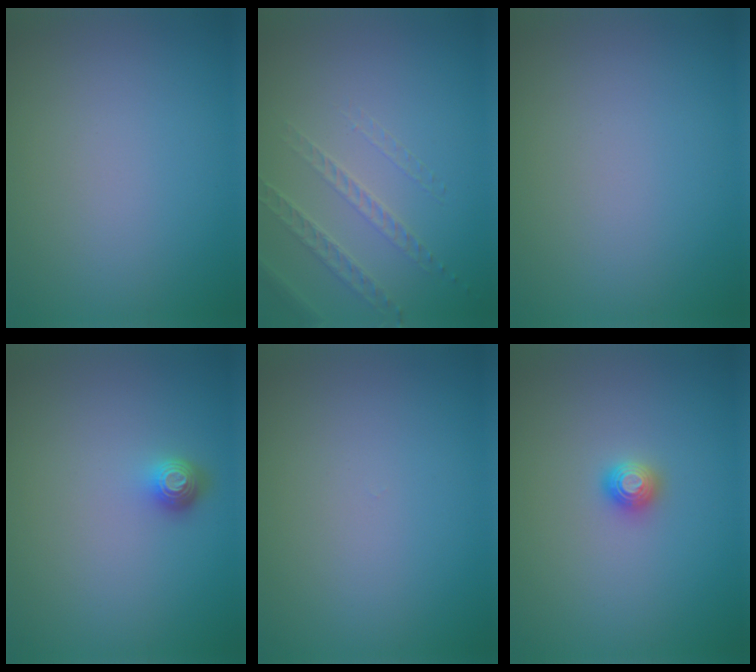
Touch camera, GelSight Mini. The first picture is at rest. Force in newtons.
{"total": 1.4, "press": 1.0, "slide": 0.9}
{"total": 0.0}
{"total": 1.6, "press": 1.1, "slide": 1.0}
{"total": 0.0}
{"total": 1.2, "press": 1.2, "slide": 0.1}